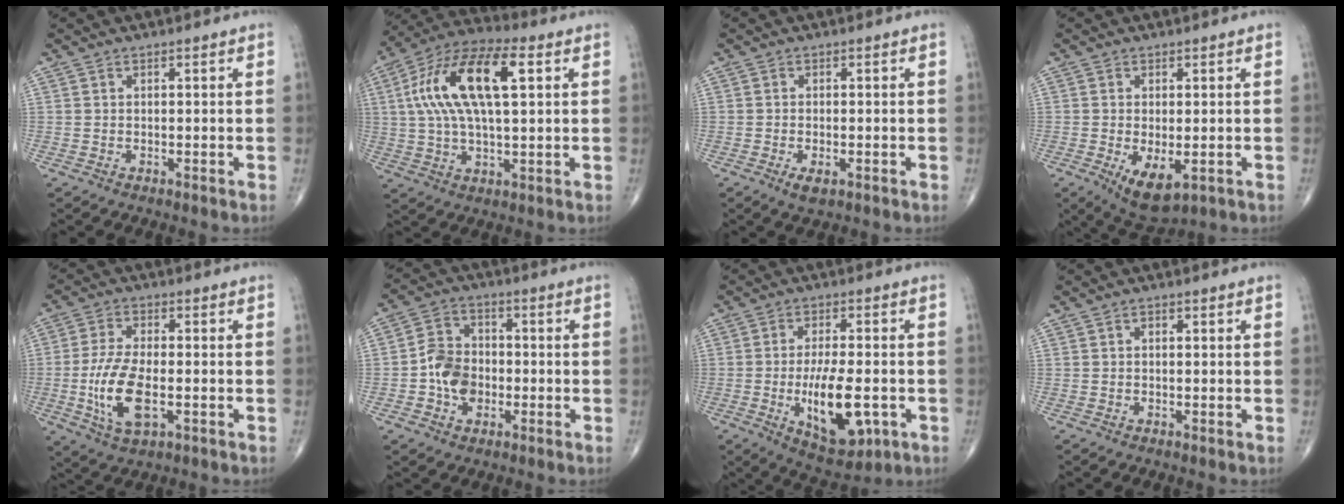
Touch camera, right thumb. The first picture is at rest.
{"total": 18.0, "force": [4.2, 7.3, 15.9], "torque": [-0.308, 0.023, 0.069]}
{"total": 2.5, "force": [-1.1, 1.1, 2.0], "torque": [-0.035, -0.001, -0.017]}
{"total": 6.9, "force": [-1.8, 3.2, 5.8], "torque": [-0.095, -0.018, -0.018]}
{"total": 11.2, "force": [-2.3, 5.1, 9.8], "torque": [-0.199, 0.002, -0.040]}
{"total": 8.6, "force": [-1.9, 6.6, 5.1], "torque": [-0.070, 0.023, -0.044]}
{"total": 13.1, "force": [-3.3, 5.5, 11.4], "torque": [-0.175, 0.001, -0.039]}
{"total": 0.9, "force": [0.1, 0.5, 0.7], "torque": [-0.009, 0.001, -0.001]}